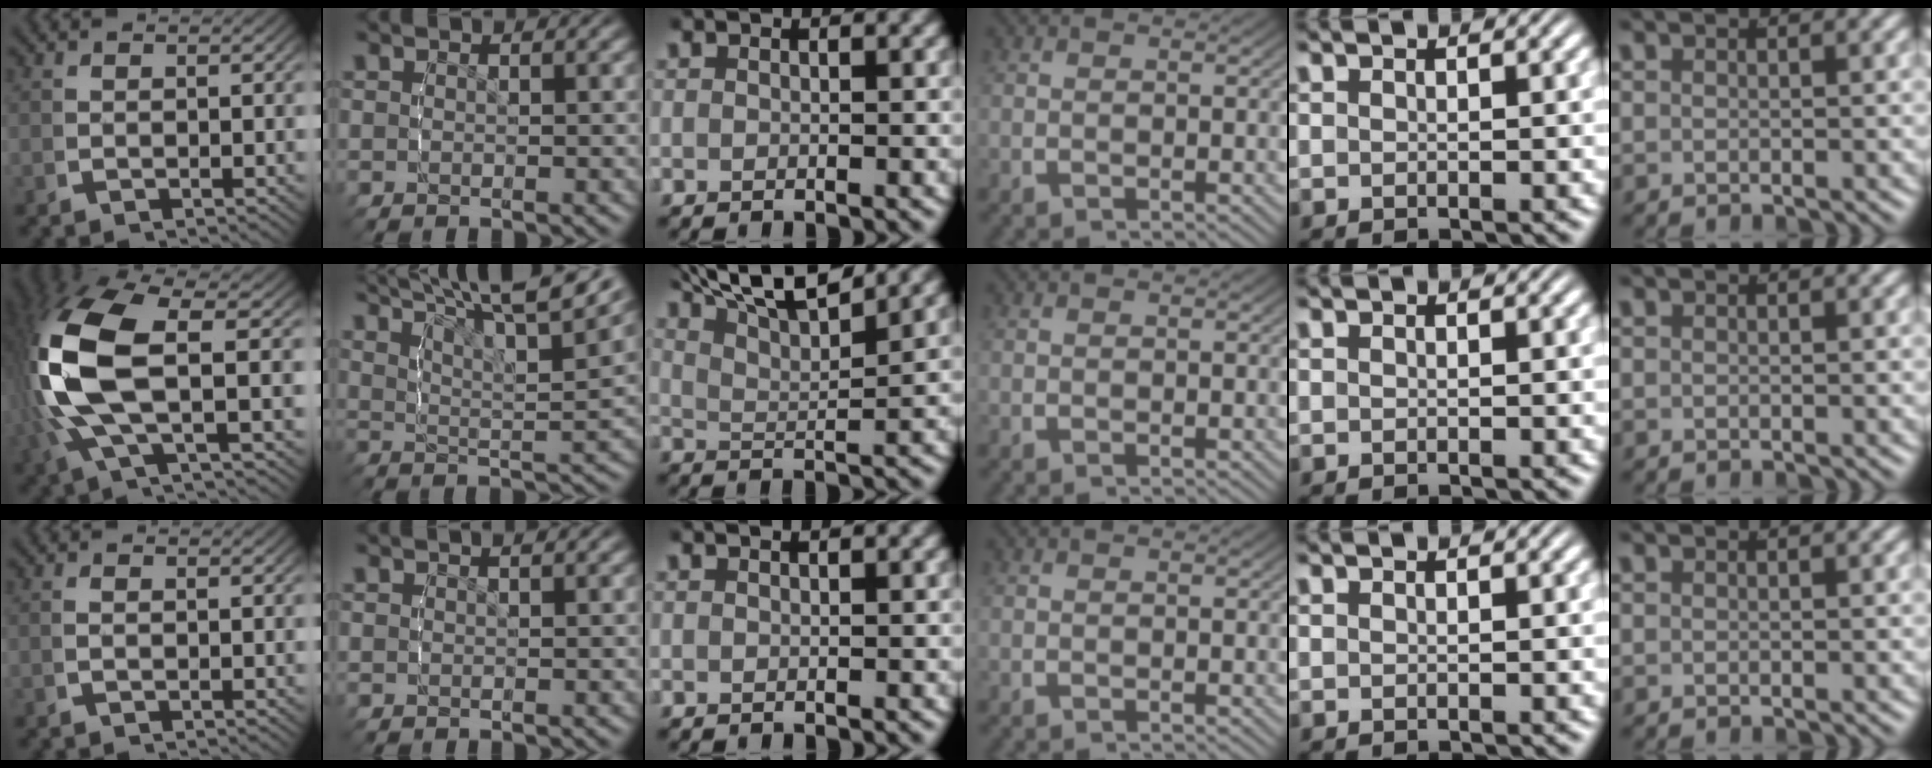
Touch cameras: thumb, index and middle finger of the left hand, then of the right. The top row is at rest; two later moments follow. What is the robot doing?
{"motion": "lift_and_place", "object": "glue stick"}